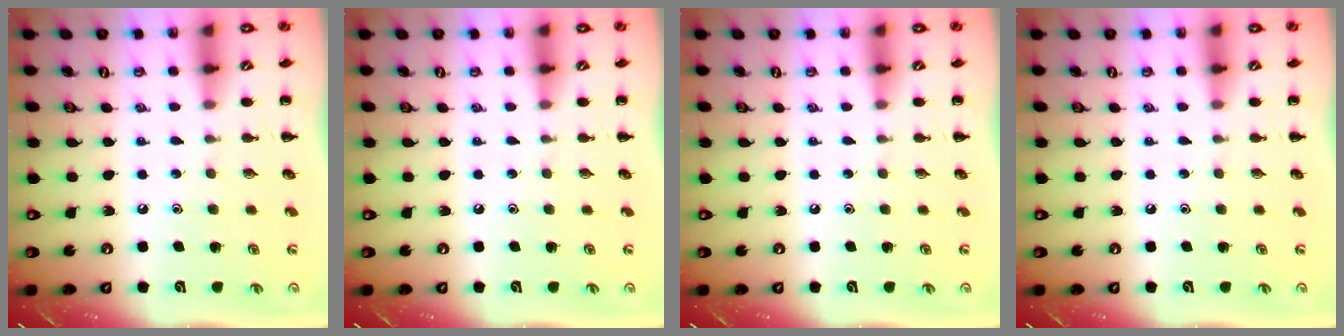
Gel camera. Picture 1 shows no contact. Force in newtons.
{"total": 0.0}
{"total": 0.0}
{"total": 0.0}